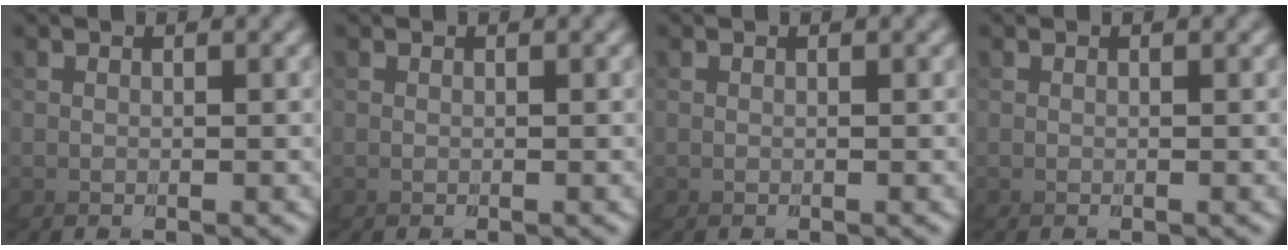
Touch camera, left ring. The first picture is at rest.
{"total": 0.0}
{"total": 0.0}
{"total": 0.0}